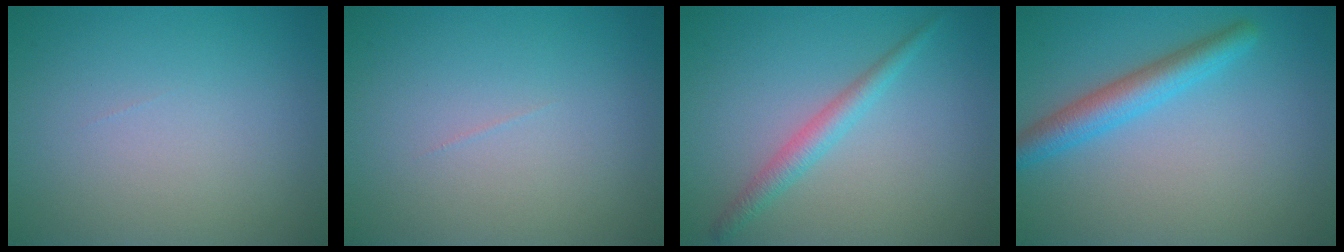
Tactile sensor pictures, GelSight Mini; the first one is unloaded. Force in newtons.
{"total": 0.0}
{"total": 2.2, "press": 2.2, "slide": 0.1}
{"total": 3.6, "press": 3.6, "slide": 0.1}